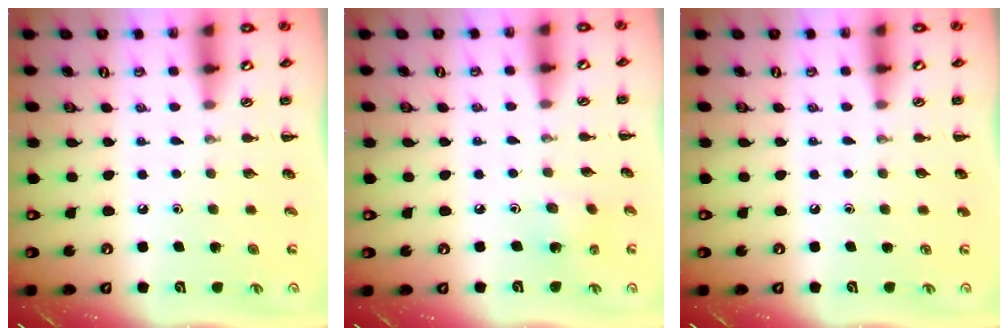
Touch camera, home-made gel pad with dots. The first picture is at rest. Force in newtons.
{"total": 1.5, "press": 1.4, "slide": 0.4}
{"total": 0.0}